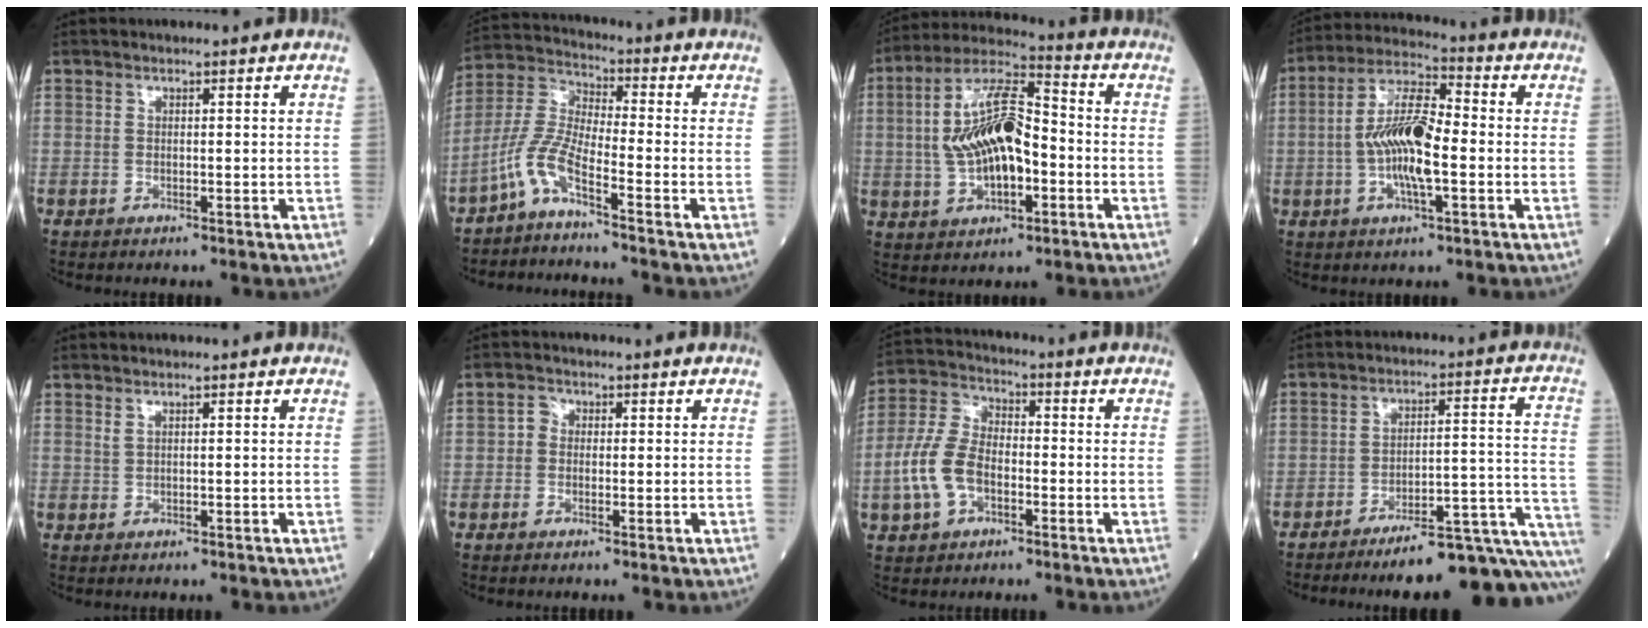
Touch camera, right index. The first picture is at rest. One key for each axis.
{"total": 6.5, "fx": -4.4, "fy": 0.7, "fz": 4.7, "tx": -0.116, "ty": 0.001, "tz": -0.098}
{"total": 13.6, "fx": -1.1, "fy": 5.5, "fz": 12.4, "tx": -0.250, "ty": 0.020, "tz": -0.018}
{"total": 11.0, "fx": -1.4, "fy": 2.9, "fz": 10.5, "tx": -0.207, "ty": 0.013, "tz": -0.029}
{"total": 0.5, "fx": 0.5, "fy": 0.0, "fz": 0.3, "tx": -0.013, "ty": 0.000, "tz": 0.011}
{"total": 1.6, "fx": 0.0, "fy": 1.4, "fz": 0.8, "tx": -0.009, "ty": 0.003, "tz": -0.005}
{"total": 9.3, "fx": -2.6, "fy": 5.8, "fz": 6.8, "tx": -0.167, "ty": 0.017, "tz": -0.056}
{"total": 18.3, "fx": -14.6, "fy": 1.2, "fz": 10.9, "tx": -0.072, "ty": 0.037, "tz": -0.206}